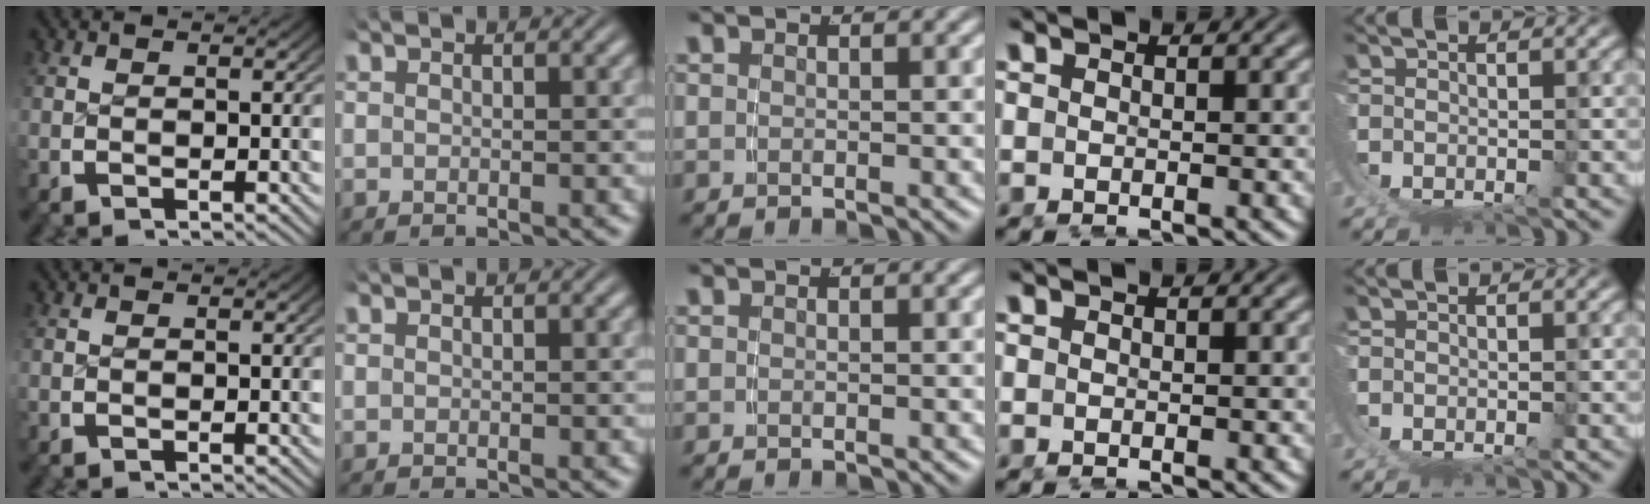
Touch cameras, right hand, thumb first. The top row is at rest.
{}